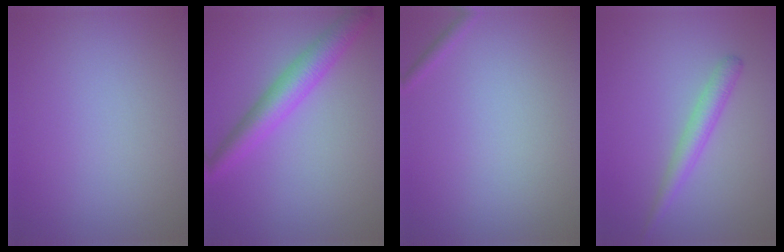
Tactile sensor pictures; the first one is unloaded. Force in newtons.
{"total": 4.4, "press": 4.3, "slide": 0.1}
{"total": 0.7, "press": 0.7, "slide": 0.0}
{"total": 2.3, "press": 2.3, "slide": 0.0}